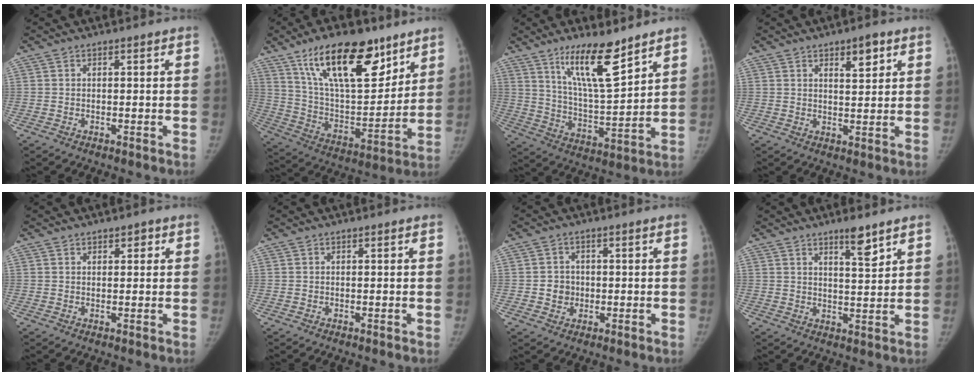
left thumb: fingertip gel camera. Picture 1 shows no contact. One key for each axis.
{"total": 23.5, "fx": 14.5, "fy": 10.0, "fz": 15.6, "tx": -0.219, "ty": -0.053, "tz": 0.256}
{"total": 13.8, "fx": 9.3, "fy": 3.0, "fz": 9.7, "tx": -0.155, "ty": -0.070, "tz": 0.175}
{"total": 5.0, "fx": 2.7, "fy": 2.0, "fz": 3.7, "tx": -0.041, "ty": -0.015, "tz": 0.039}
{"total": 1.8, "fx": 1.0, "fy": 1.1, "fz": 1.0, "tx": 0.002, "ty": -0.002, "tz": 0.011}
{"total": 0.0}
{"total": 3.5, "fx": -0.3, "fy": 3.3, "fz": 1.2, "tx": 0.001, "ty": 0.006, "tz": -0.004}
{"total": 5.3, "fx": 3.7, "fy": 1.0, "fz": 3.6, "tx": -0.048, "ty": -0.031, "tz": 0.059}